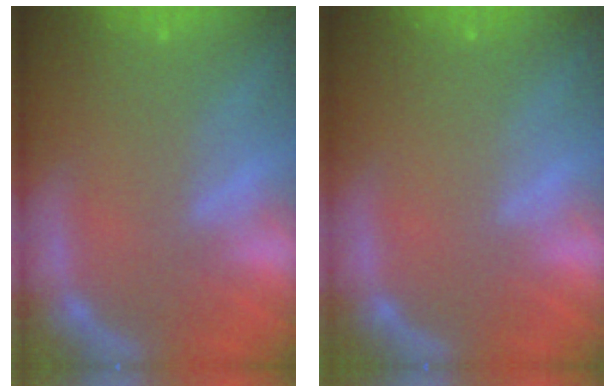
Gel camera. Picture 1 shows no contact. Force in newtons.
{"total": 0.0}